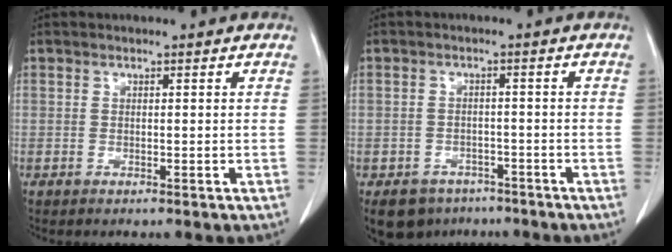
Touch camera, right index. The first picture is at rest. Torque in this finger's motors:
{"motor_torque": [-0.15, -0.19, -0.51, -0.10]}